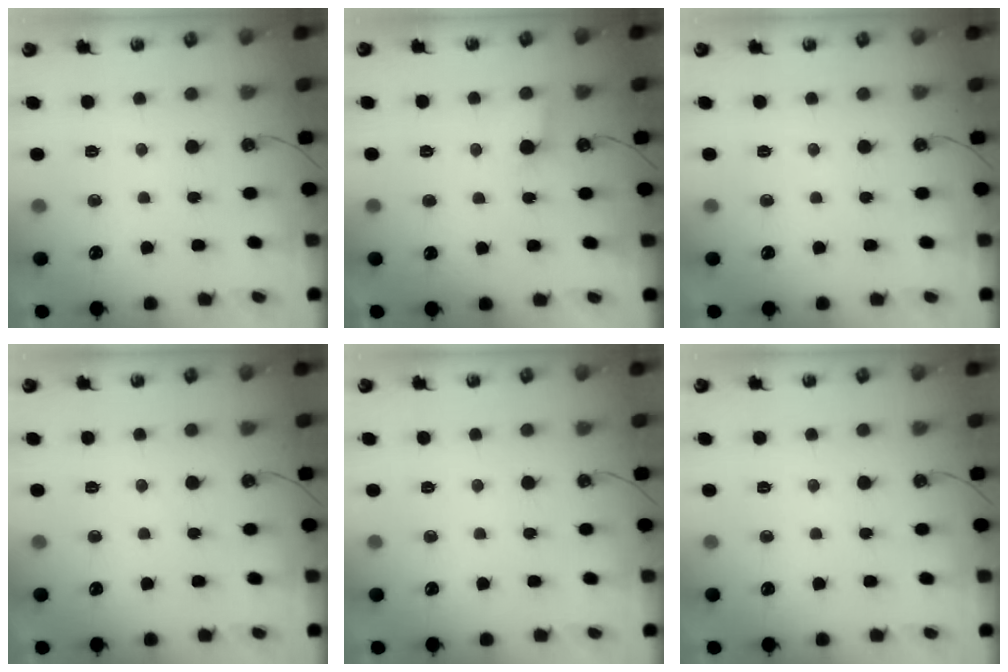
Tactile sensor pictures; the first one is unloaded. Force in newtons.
{"total": 4.7, "press": 4.6, "slide": 0.4}
{"total": 0.0}
{"total": 0.0}
{"total": 0.0}
{"total": 0.0}